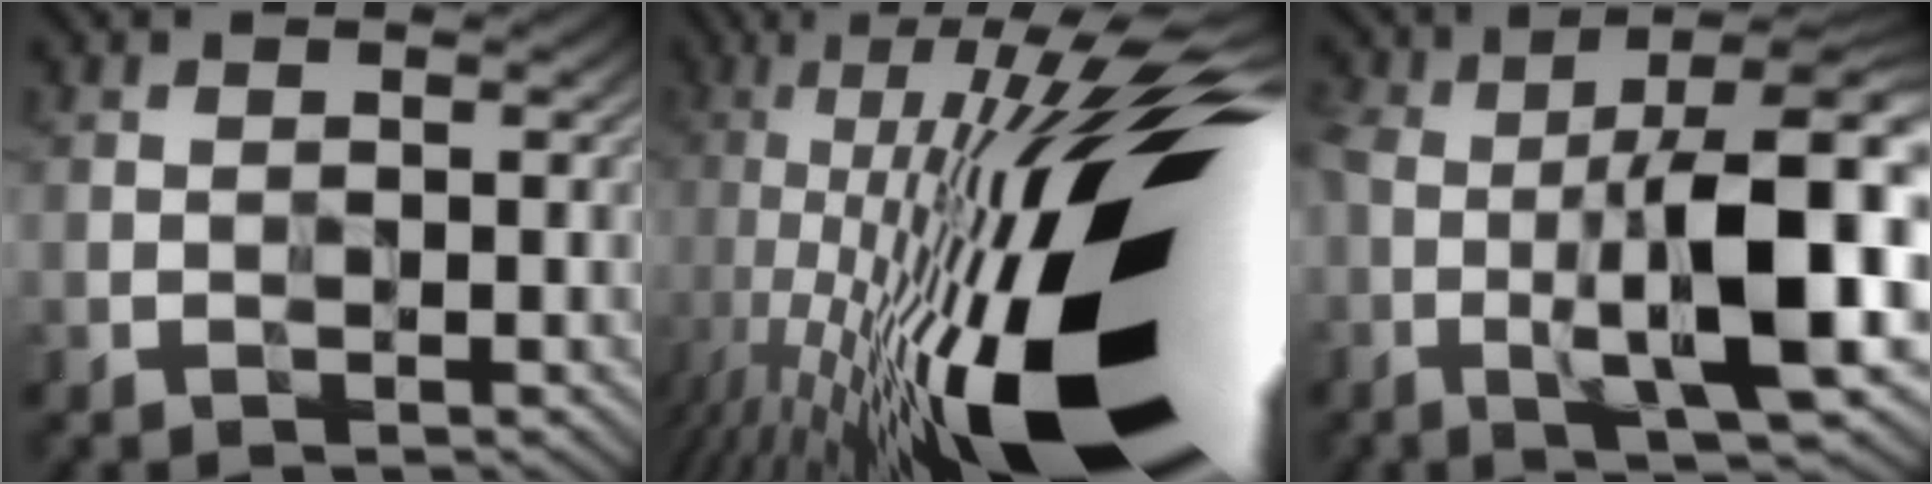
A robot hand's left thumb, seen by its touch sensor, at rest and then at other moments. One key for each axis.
{"total": 22.0, "fx": -4.1, "fy": 5.9, "fz": 20.8, "tx": -0.329, "ty": 0.024, "tz": -0.096}
{"total": 14.6, "fx": -3.0, "fy": 4.3, "fz": 13.6, "tx": -0.235, "ty": -0.003, "tz": -0.051}